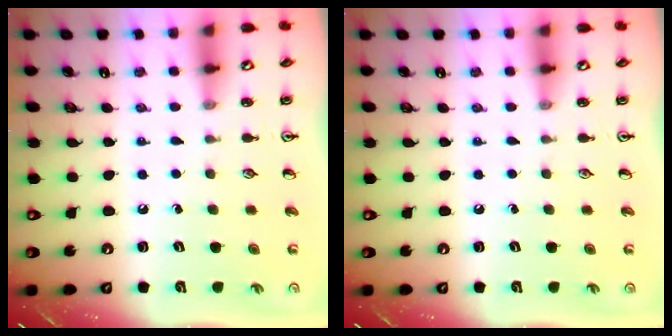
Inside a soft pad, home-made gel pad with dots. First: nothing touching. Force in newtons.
{"total": 0.0}